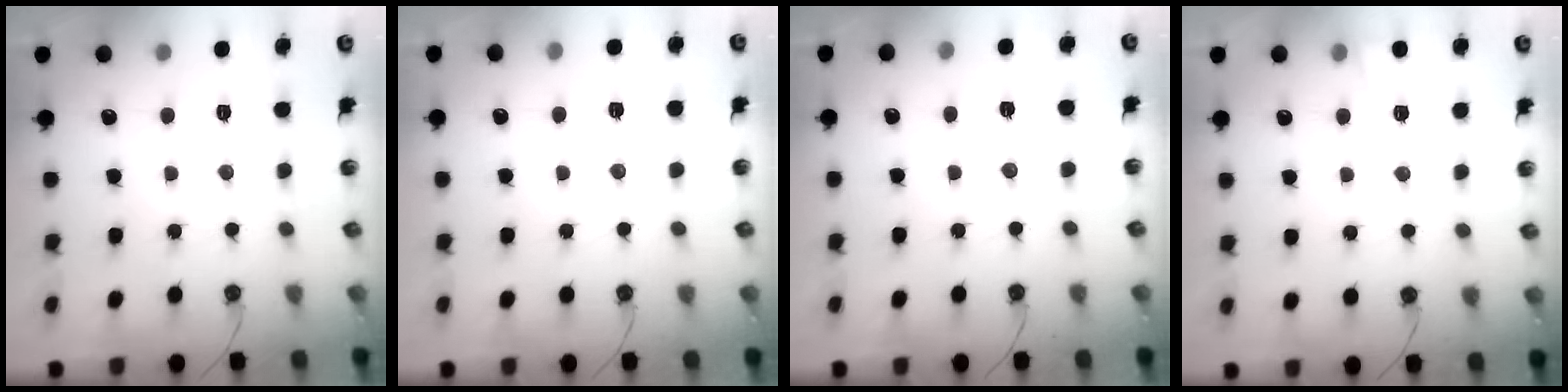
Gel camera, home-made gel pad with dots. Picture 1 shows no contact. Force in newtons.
{"total": 2.7, "press": 2.3, "slide": 1.4}
{"total": 6.1, "press": 4.3, "slide": 4.4}
{"total": 5.2, "press": 5.2, "slide": 0.2}